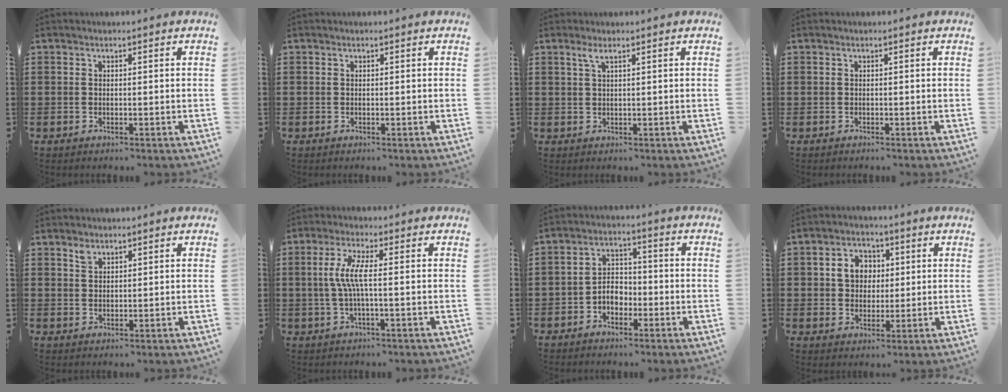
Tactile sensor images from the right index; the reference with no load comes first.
{"total": 0.0}
{"total": 1.5, "force": [0.8, 0.3, 1.2], "torque": [-0.027, 0.003, 0.013]}
{"total": 0.0}
{"total": 1.6, "force": [1.3, 0.8, 0.5], "torque": [-0.004, -0.002, 0.024]}
{"total": 5.4, "force": [-0.3, 0.6, 5.4], "torque": [-0.121, -0.010, -0.016]}
{"total": 3.6, "force": [-1.8, 2.5, 1.9], "torque": [-0.040, 0.009, -0.037]}
{"total": 5.3, "force": [0.9, 4.6, 2.6], "torque": [-0.059, 0.015, 0.010]}